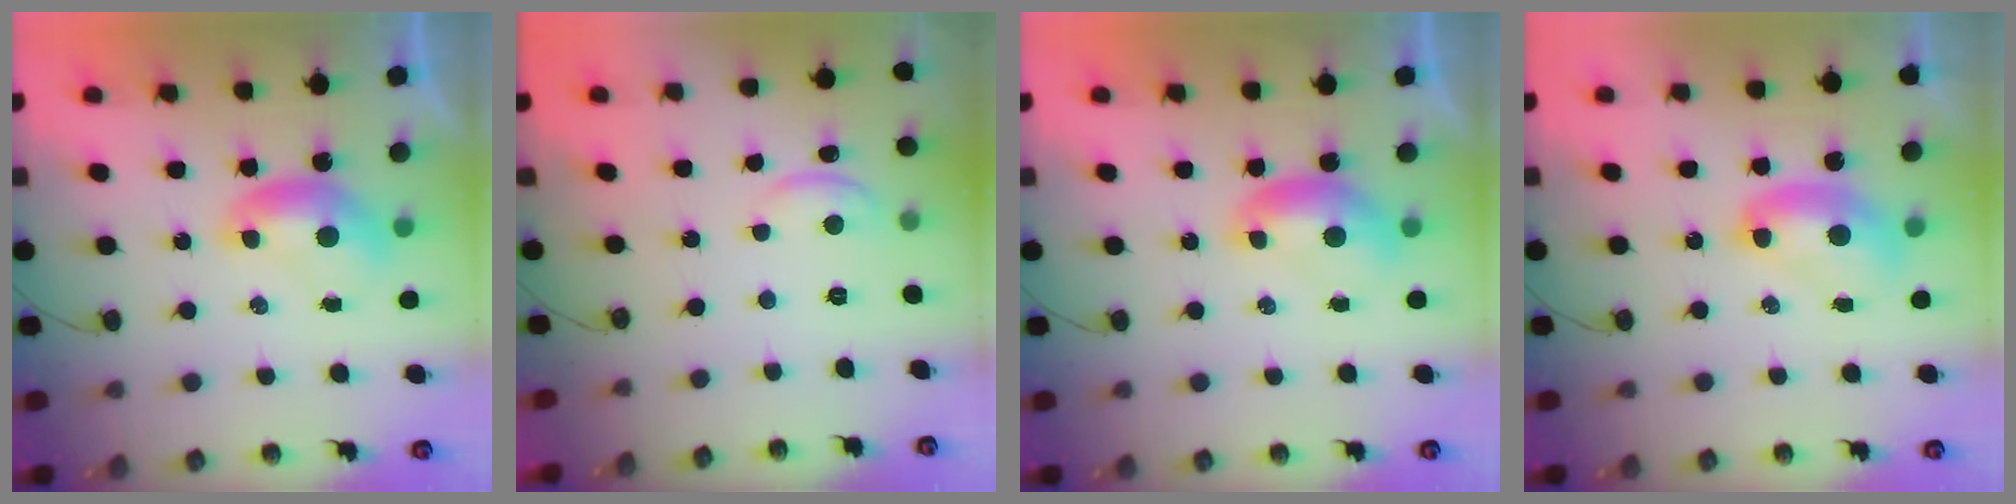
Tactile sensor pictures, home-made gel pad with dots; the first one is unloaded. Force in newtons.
{"total": 0.5, "press": 0.1, "slide": 0.5}
{"total": 0.0}
{"total": 2.9, "press": 2.9, "slide": 0.1}